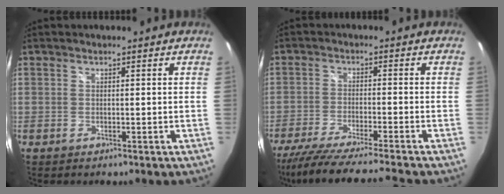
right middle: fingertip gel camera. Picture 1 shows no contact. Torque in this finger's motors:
{"motor_torque": [0.23, -0.23, 0.10, 0.08]}